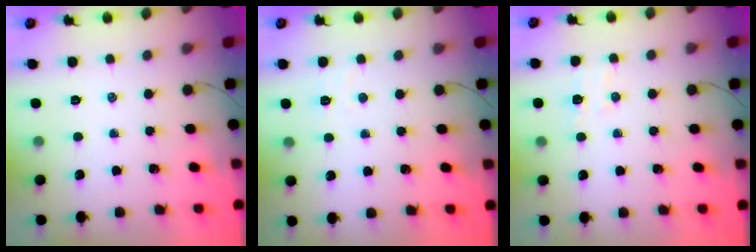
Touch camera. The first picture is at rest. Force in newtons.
{"total": 2.5, "press": 2.4, "slide": 0.8}
{"total": 4.3, "press": 4.2, "slide": 1.0}